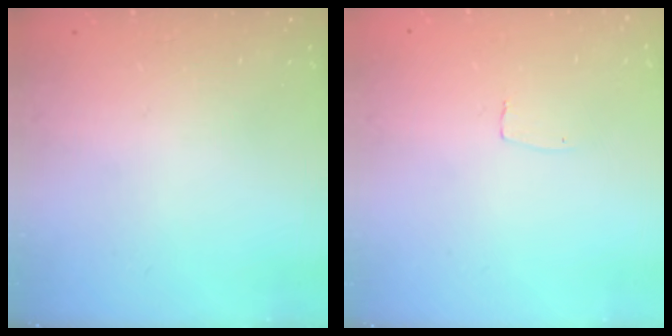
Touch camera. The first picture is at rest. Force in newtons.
{"total": 3.0, "press": 3.0, "slide": 0.2}